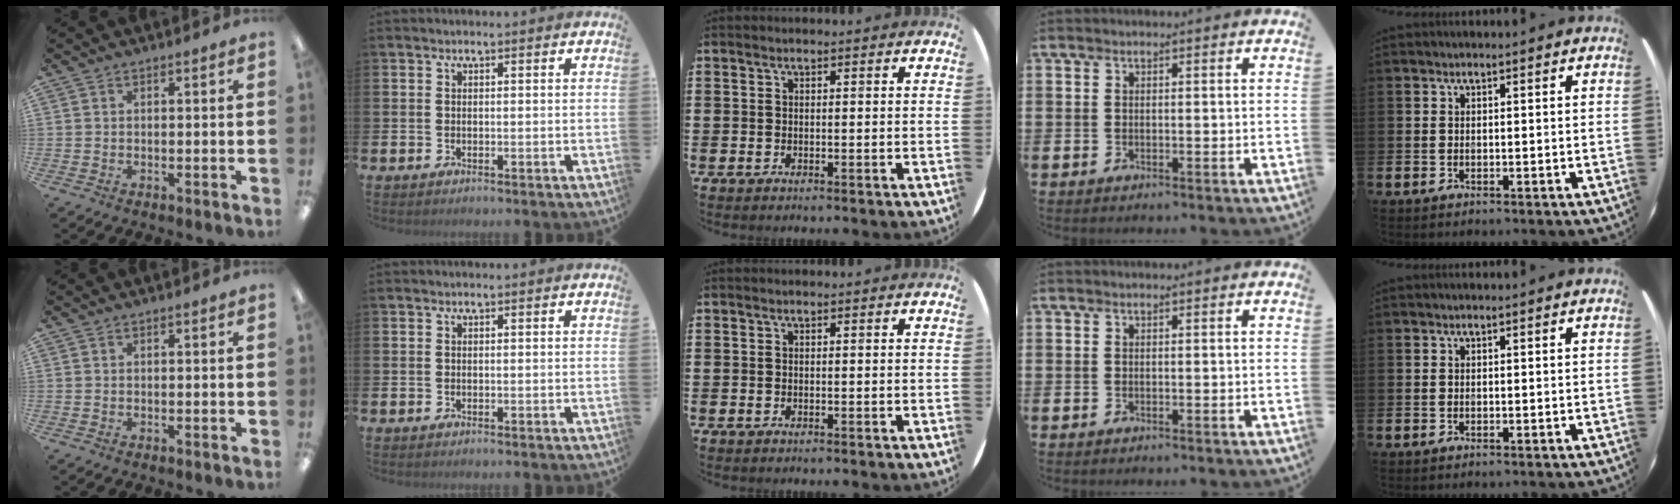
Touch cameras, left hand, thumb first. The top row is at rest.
{}